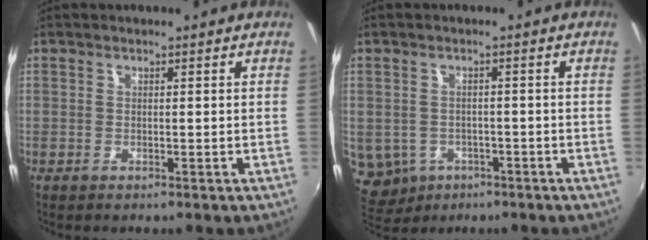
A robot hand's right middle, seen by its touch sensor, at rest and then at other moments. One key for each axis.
{"total": 7.6, "fx": -3.0, "fy": 6.3, "fz": 3.1, "tx": -0.081, "ty": -0.012, "tz": -0.029}